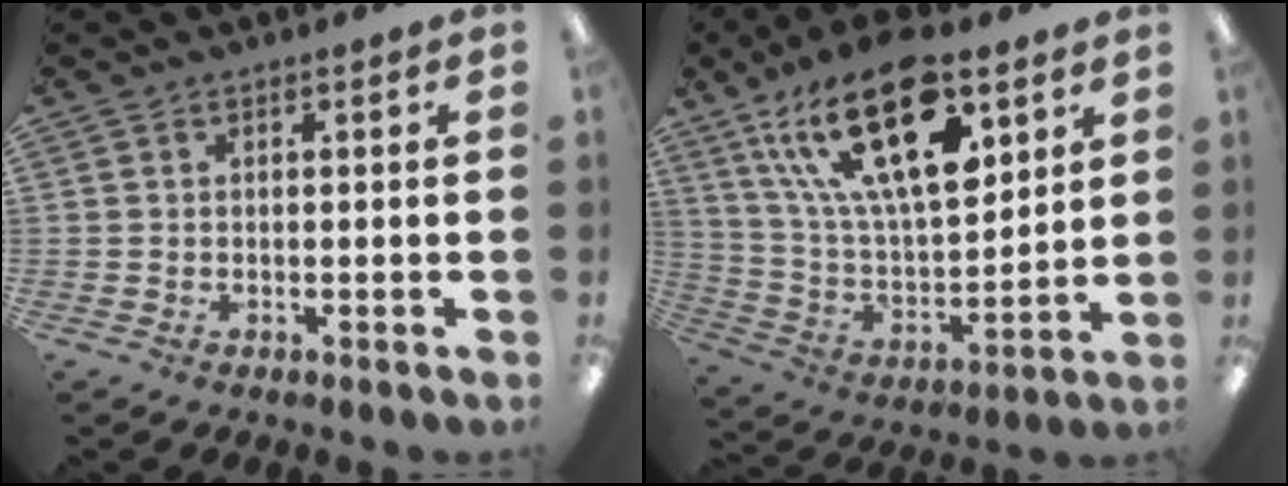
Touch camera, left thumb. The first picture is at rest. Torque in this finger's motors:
{"motor_torque": [2.53, 2.48, 1.38, -1.39, 0.63]}